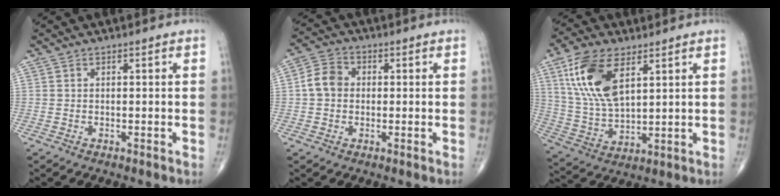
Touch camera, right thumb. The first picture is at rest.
{"total": 5.4, "force": [0.0, 4.4, 3.1], "torque": [-0.050, 0.015, -0.008]}
{"total": 14.4, "force": [6.4, 6.9, 10.9], "torque": [-0.213, -0.020, 0.131]}